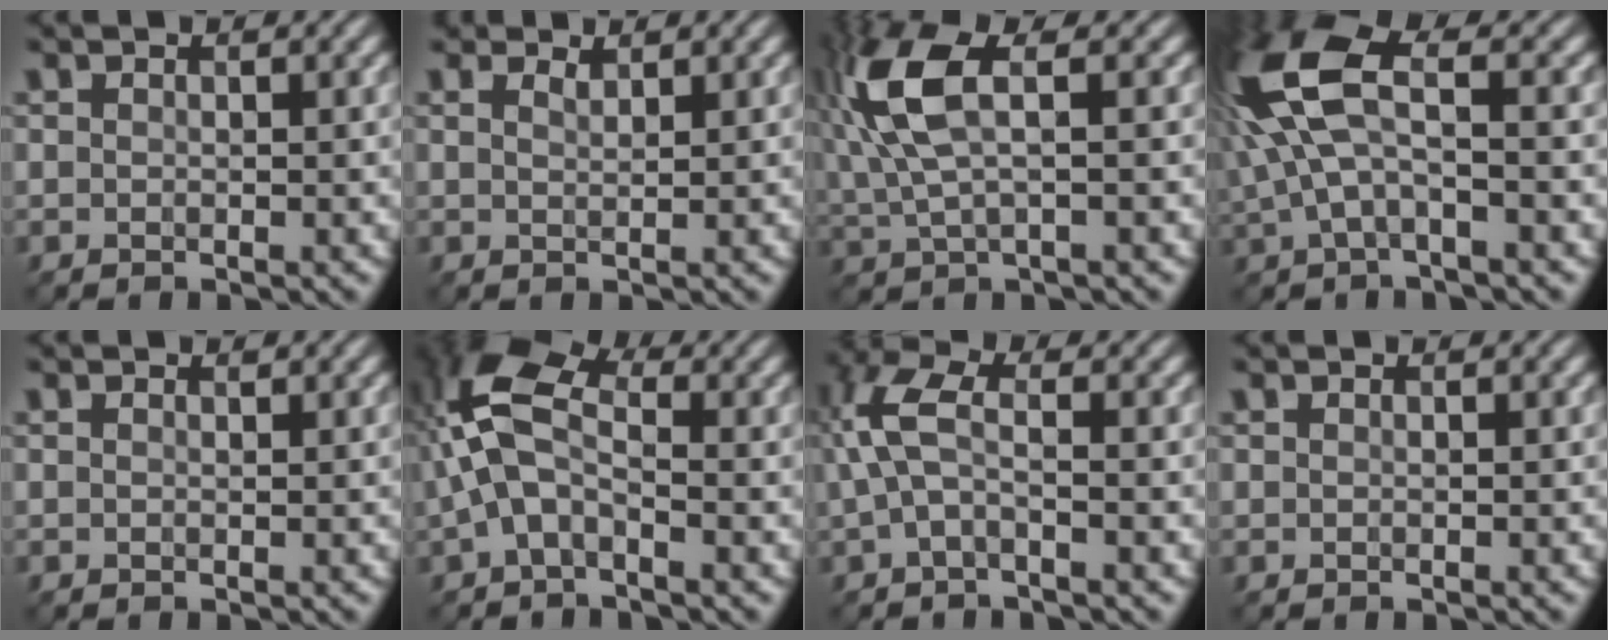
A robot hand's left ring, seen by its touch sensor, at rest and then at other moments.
{"total": 1.5, "force": [1.2, 0.5, 0.6], "torque": [-0.007, -0.001, 0.011]}
{"total": 7.4, "force": [1.9, 2.8, 6.6], "torque": [-0.163, 0.016, 0.036]}
{"total": 7.7, "force": [1.3, 3.5, 6.7], "torque": [-0.160, 0.018, 0.017]}
{"total": 0.0}
{"total": 6.1, "force": [-0.3, 3.3, 5.2], "torque": [-0.117, 0.025, -0.022]}
{"total": 4.1, "force": [0.3, 1.8, 3.7], "torque": [-0.096, 0.013, -0.001]}
{"total": 0.0}